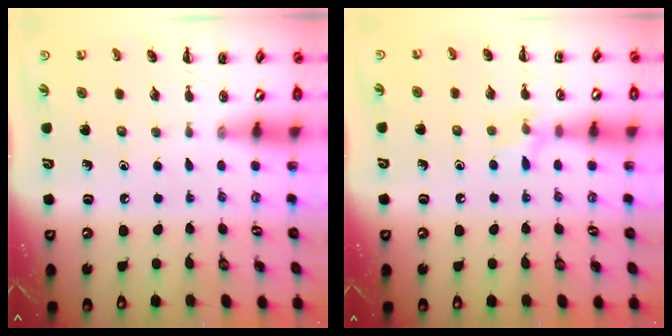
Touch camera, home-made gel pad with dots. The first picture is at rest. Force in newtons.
{"total": 6.6, "press": 6.4, "slide": 1.9}